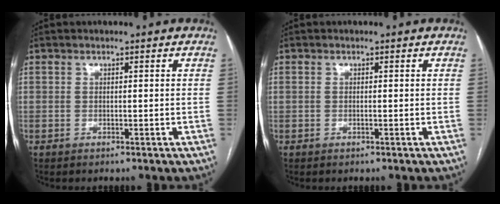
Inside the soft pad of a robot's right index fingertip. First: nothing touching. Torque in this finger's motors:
{"motor_torque": [0.14, 0.05, -0.02, 0.00]}